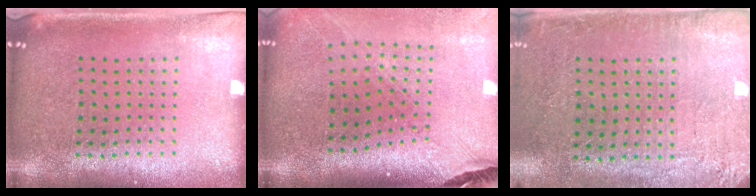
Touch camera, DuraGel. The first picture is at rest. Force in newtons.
{"total": 1.8, "press": 1.5, "slide": 0.9}
{"total": 2.8, "press": 2.6, "slide": 1.1}